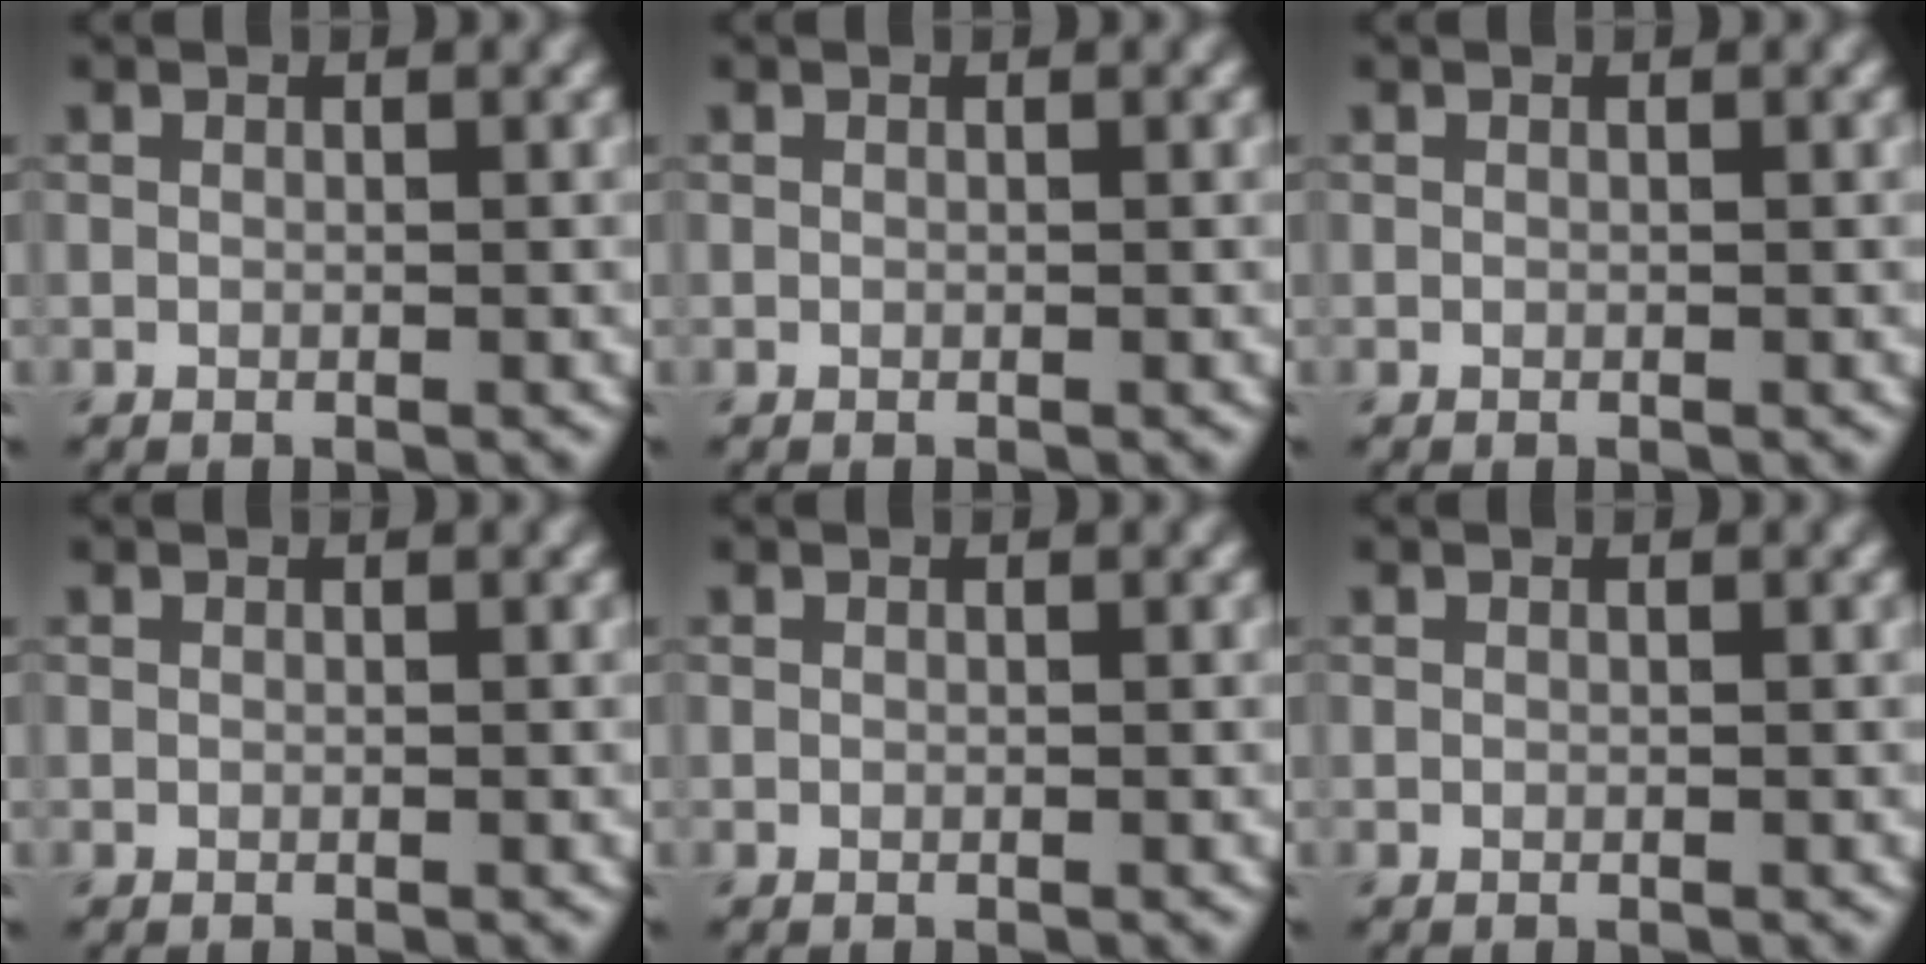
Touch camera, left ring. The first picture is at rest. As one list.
[{"total": 0.0}, {"total": 0.0}, {"total": 0.0}, {"total": 0.0}, {"total": 0.0}]